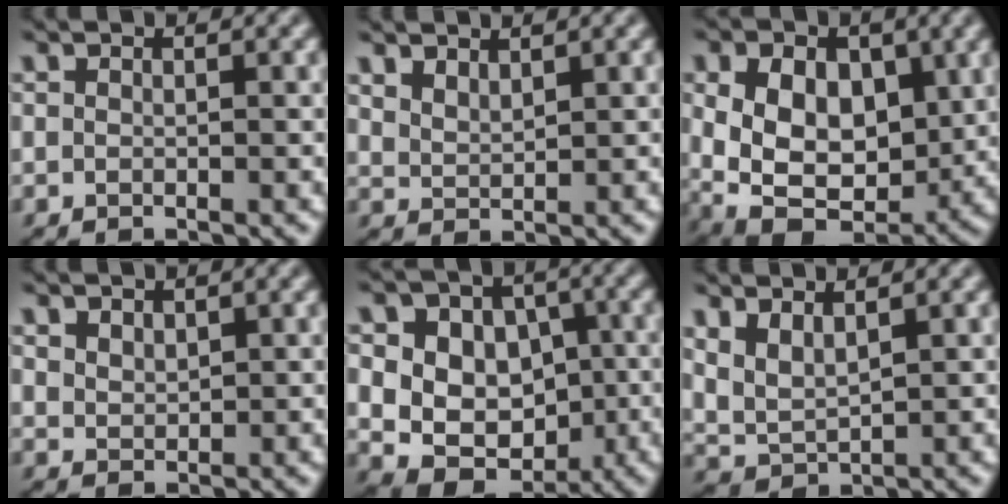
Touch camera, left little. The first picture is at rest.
{"total": 1.9, "force": [1.4, 0.7, 1.0], "torque": [-0.026, 0.001, 0.030]}
{"total": 11.5, "force": [0.2, 8.0, 8.3], "torque": [-0.125, -0.006, 0.005]}
{"total": 1.3, "force": [0.7, 0.9, 0.7], "torque": [-0.023, -0.002, 0.013]}
{"total": 11.4, "force": [0.9, 9.5, 6.3], "torque": [-0.119, 0.037, -0.002]}
{"total": 3.0, "force": [1.4, 1.3, 2.2], "torque": [-0.058, -0.003, 0.028]}